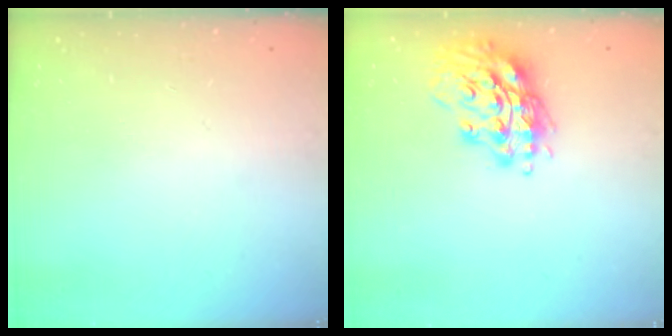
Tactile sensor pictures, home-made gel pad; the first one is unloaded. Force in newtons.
{"total": 16.7, "press": 16.5, "slide": 2.3}